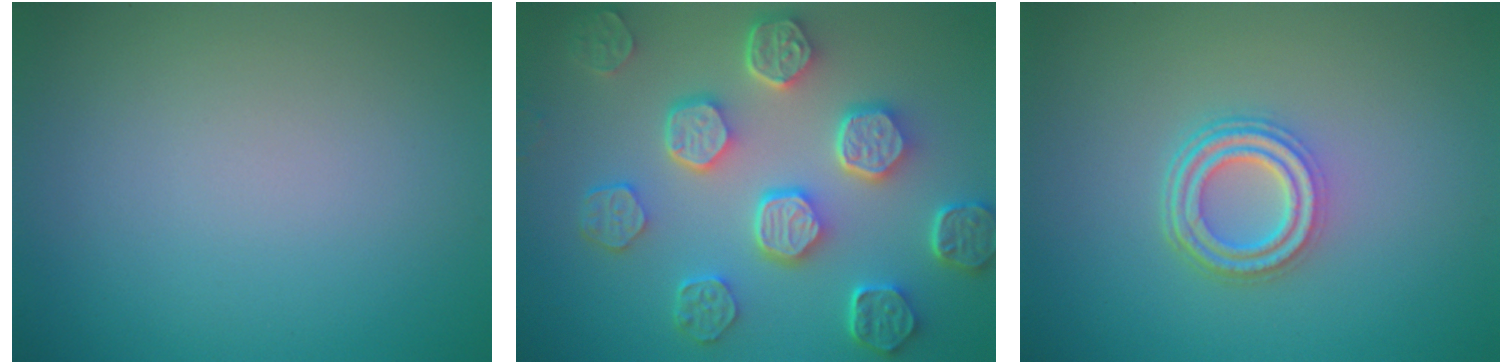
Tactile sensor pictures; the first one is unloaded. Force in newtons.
{"total": 7.5, "press": 5.8, "slide": 4.8}
{"total": 4.1, "press": 3.1, "slide": 2.6}